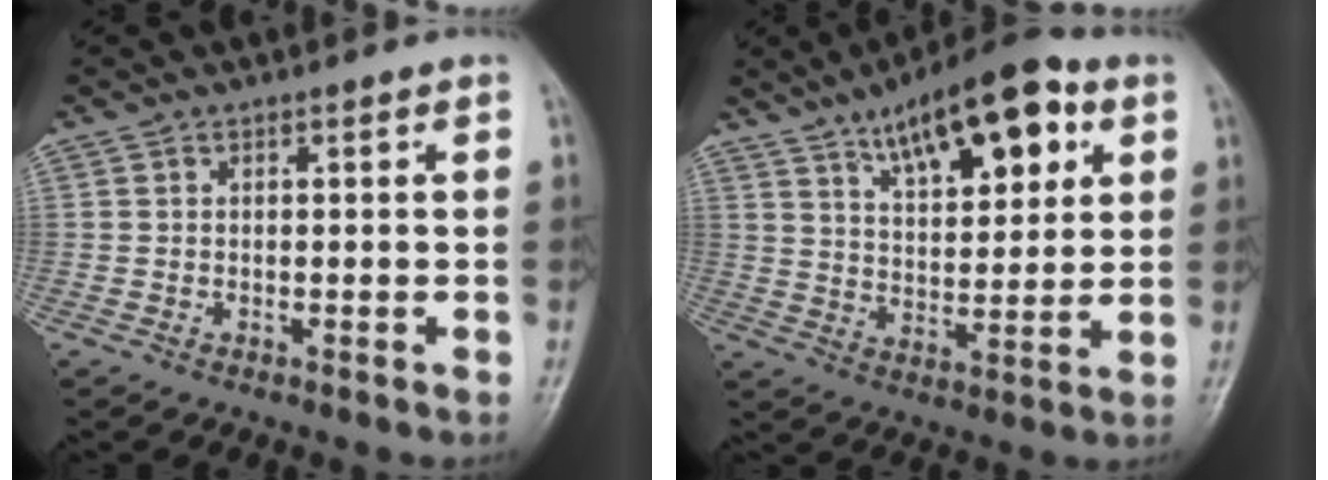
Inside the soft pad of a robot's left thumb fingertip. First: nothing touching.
{"total": 16.9, "force": [8.4, 6.8, 13.0], "torque": [-0.161, -0.021, 0.131]}